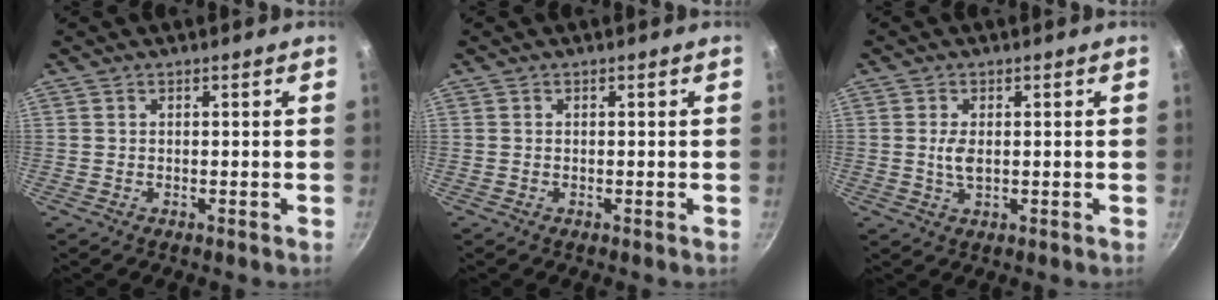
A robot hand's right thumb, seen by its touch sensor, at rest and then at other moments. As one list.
[{"total": 0.0}, {"total": 3.2, "force": [0.2, 1.7, 2.7], "torque": [-0.054, -0.004, 0.005]}]